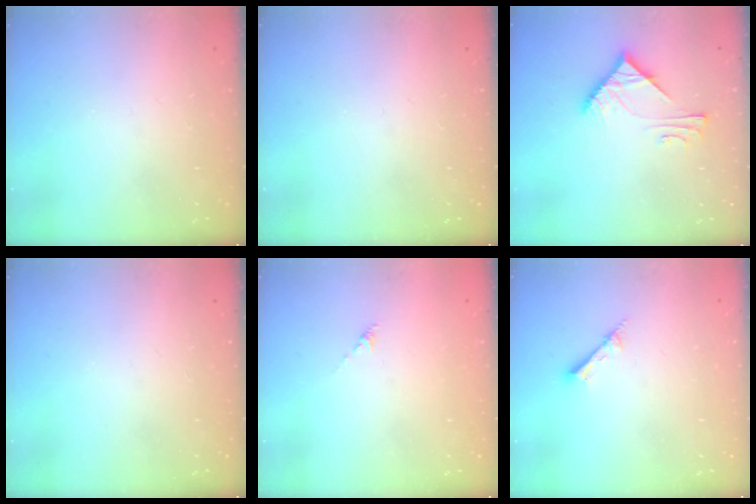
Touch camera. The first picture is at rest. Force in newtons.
{"total": 0.0}
{"total": 7.2, "press": 7.1, "slide": 0.5}
{"total": 0.0}
{"total": 0.0}
{"total": 1.8, "press": 1.8, "slide": 0.0}